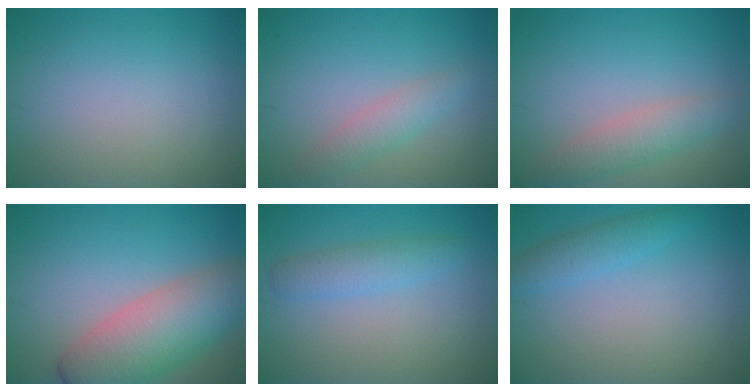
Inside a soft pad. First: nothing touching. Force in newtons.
{"total": 2.2, "press": 2.2, "slide": 0.1}
{"total": 2.9, "press": 2.9, "slide": 0.2}
{"total": 8.0, "press": 8.0, "slide": 0.8}
{"total": 2.5, "press": 2.5, "slide": 0.0}
{"total": 2.2, "press": 2.2, "slide": 0.2}